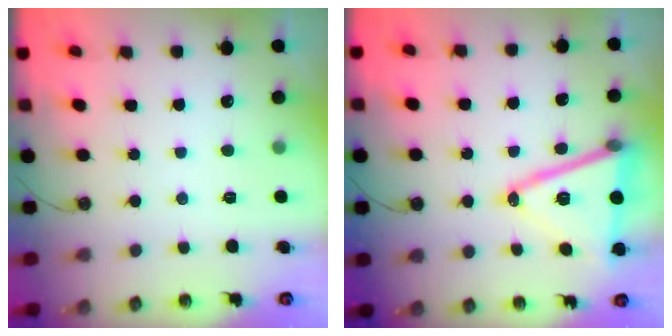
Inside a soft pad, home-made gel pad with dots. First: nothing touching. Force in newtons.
{"total": 18.1, "press": 17.7, "slide": 3.8}